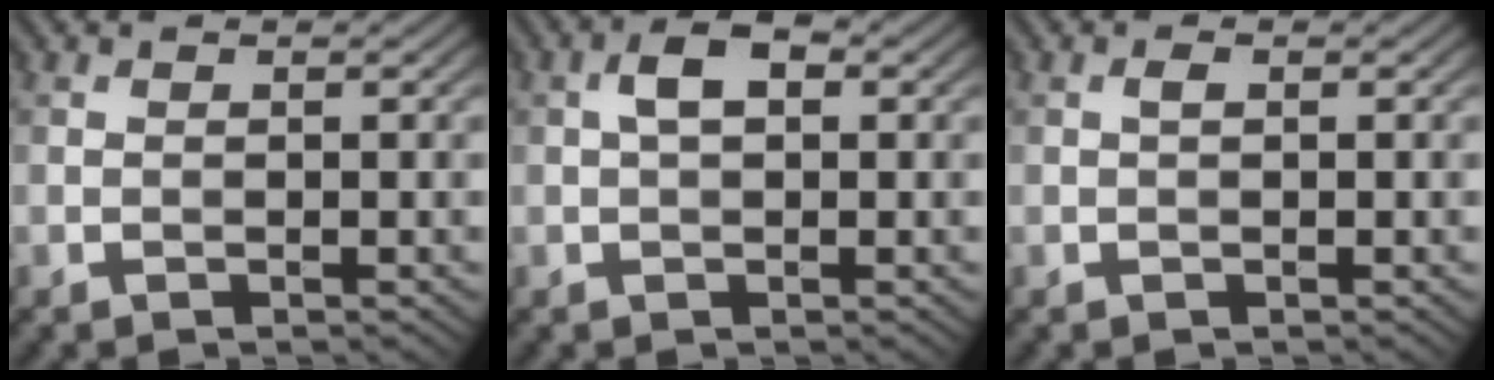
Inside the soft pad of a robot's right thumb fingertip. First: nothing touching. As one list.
[{"total": 3.4, "force": [0.8, 1.8, 2.8], "torque": [-0.051, 0.009, 0.009]}, {"total": 0.6, "force": [0.1, 0.2, 0.6], "torque": [-0.013, 0.002, 0.001]}]